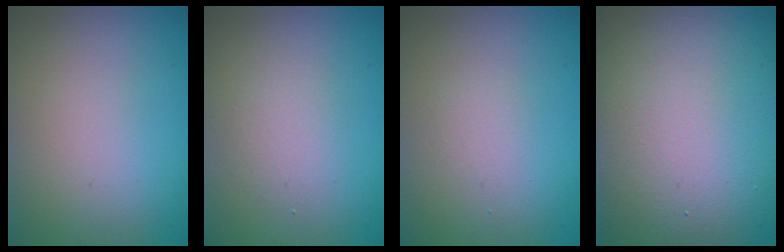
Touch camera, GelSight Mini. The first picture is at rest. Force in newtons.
{"total": 1.7, "press": 1.7, "slide": 0.1}
{"total": 0.7, "press": 0.7, "slide": 0.1}
{"total": 17.8, "press": 17.8, "slide": 0.6}